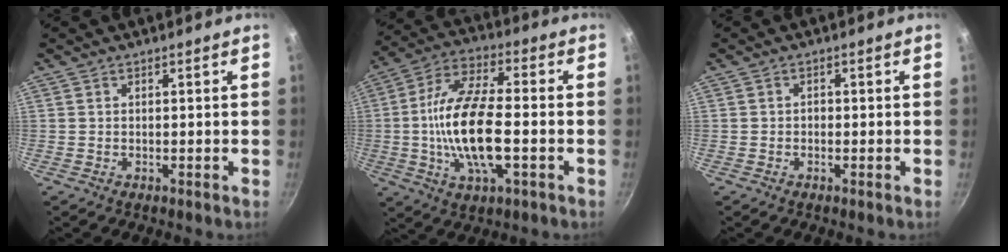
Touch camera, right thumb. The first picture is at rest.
{"total": 17.3, "force": [-2.2, 6.7, 15.8], "torque": [-0.315, 0.019, -0.043]}
{"total": 0.8, "force": [-0.3, 0.6, 0.4], "torque": [-0.003, 0.003, -0.008]}